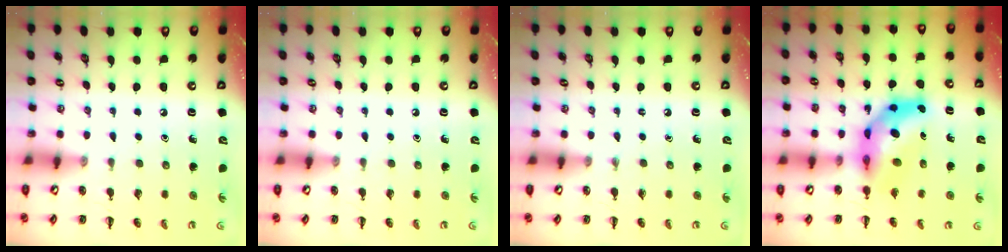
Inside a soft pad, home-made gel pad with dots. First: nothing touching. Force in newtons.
{"total": 0.0}
{"total": 0.0}
{"total": 9.4, "press": 9.0, "slide": 2.9}